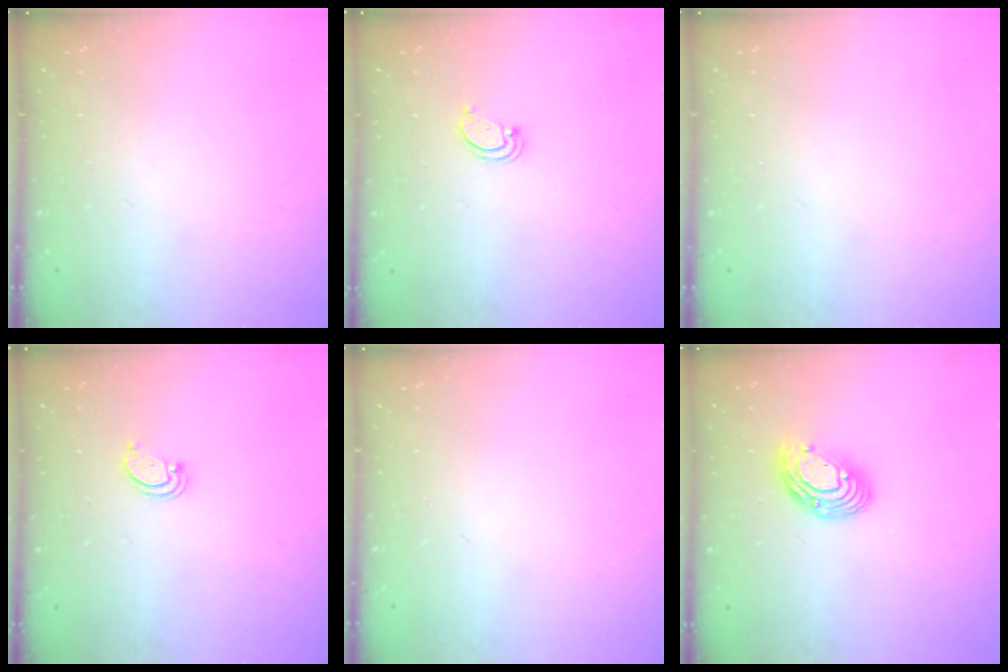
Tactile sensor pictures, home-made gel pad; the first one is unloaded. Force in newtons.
{"total": 1.8, "press": 1.8, "slide": 0.2}
{"total": 0.0}
{"total": 1.8, "press": 1.8, "slide": 0.2}
{"total": 0.0}
{"total": 10.3, "press": 10.3, "slide": 1.1}